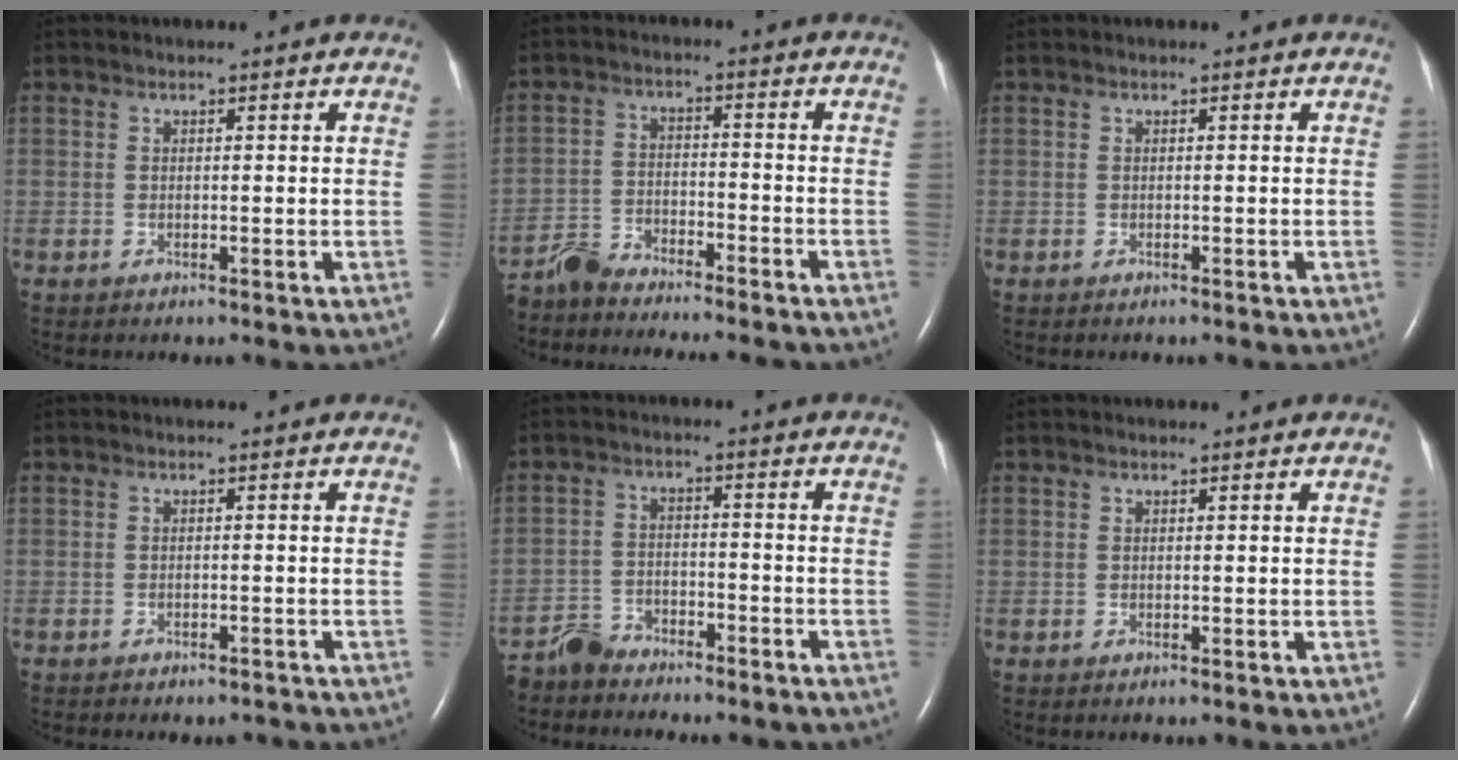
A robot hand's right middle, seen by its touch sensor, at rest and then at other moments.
{"total": 12.0, "force": [-11.3, 1.4, 3.8], "torque": [-0.063, 0.006, -0.177]}
{"total": 0.0}
{"total": 4.2, "force": [-3.7, 1.3, 1.2], "torque": [-0.011, -0.001, -0.043]}
{"total": 6.2, "force": [-5.9, 2.0, 0.6], "torque": [-0.011, 0.001, -0.098]}
{"total": 0.0}